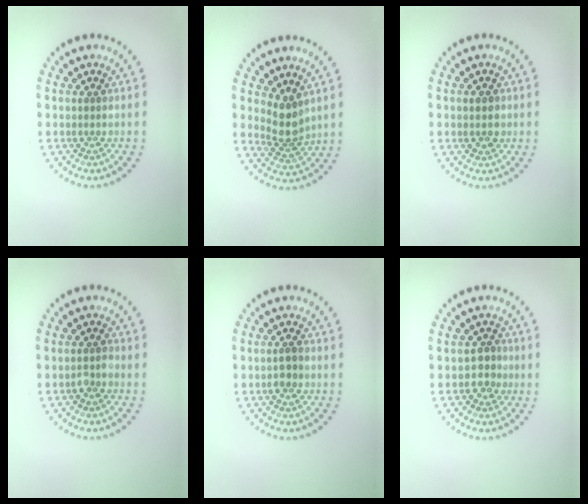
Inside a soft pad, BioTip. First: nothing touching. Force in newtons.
{"total": 2.8, "press": 2.1, "slide": 1.8}
{"total": 1.5, "press": 1.5, "slide": 0.2}
{"total": 1.0, "press": 0.9, "slide": 0.3}
{"total": 1.3, "press": 1.3, "slide": 0.4}
{"total": 2.0, "press": 1.8, "slide": 0.8}